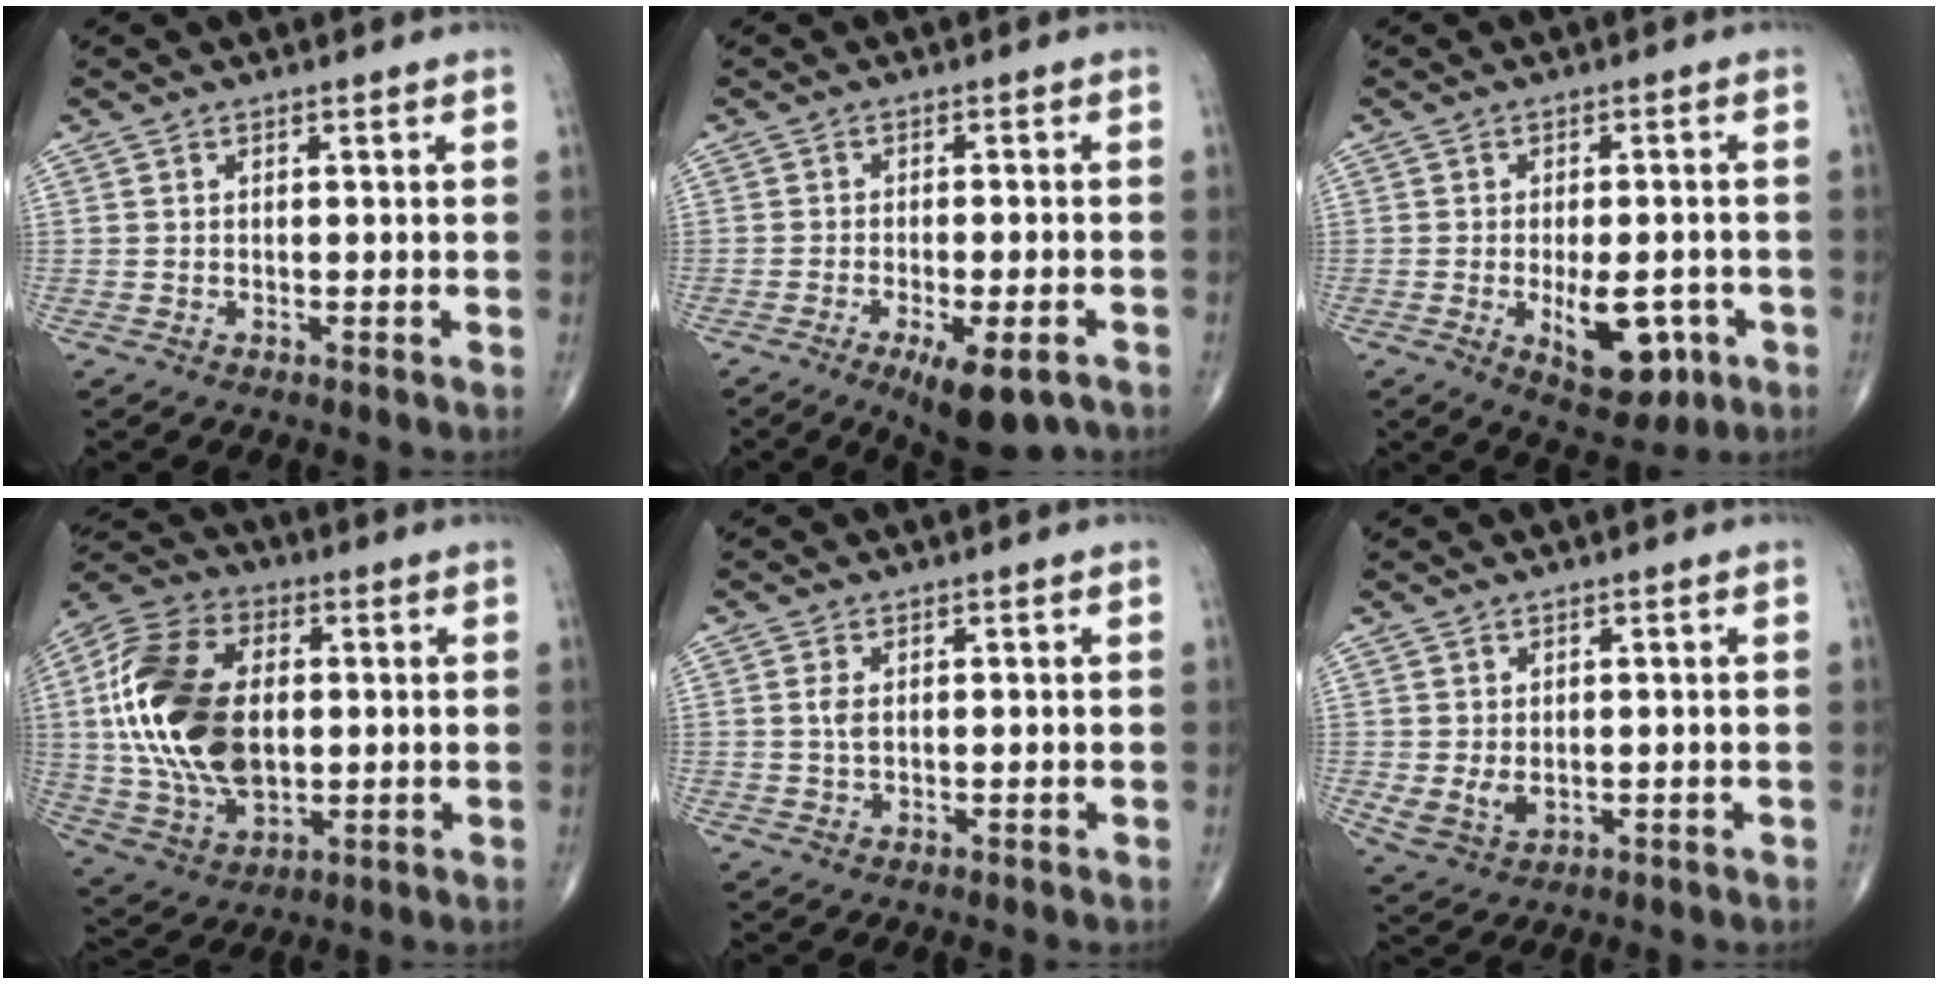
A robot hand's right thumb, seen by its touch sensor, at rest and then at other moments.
{"total": 9.3, "force": [-5.2, 2.8, 7.1], "torque": [-0.101, 0.001, -0.075]}
{"total": 10.0, "force": [-3.1, 4.9, 8.1], "torque": [-0.096, 0.001, -0.032]}
{"total": 22.4, "force": [1.7, 13.5, 17.8], "torque": [-0.358, -0.002, 0.033]}
{"total": 1.7, "force": [0.4, 0.9, 1.4], "torque": [-0.033, 0.002, 0.011]}
{"total": 3.9, "force": [0.1, 2.7, 2.8], "torque": [-0.050, -0.007, 0.015]}